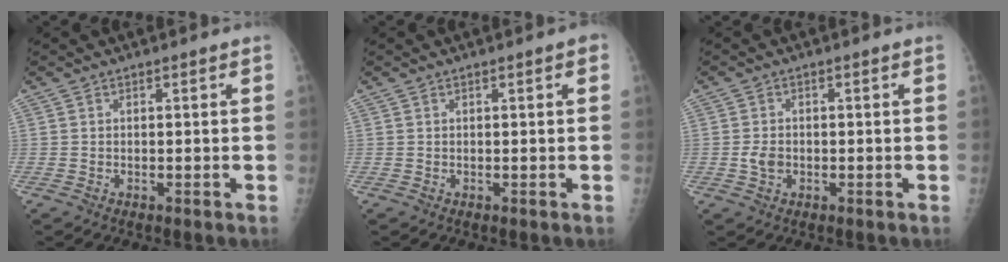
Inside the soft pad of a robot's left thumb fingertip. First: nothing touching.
{"total": 1.2, "force": [0.4, 0.3, 1.1], "torque": [-0.015, 0.005, 0.003]}
{"total": 2.5, "force": [-0.6, 1.9, 1.5], "torque": [-0.021, 0.003, -0.010]}